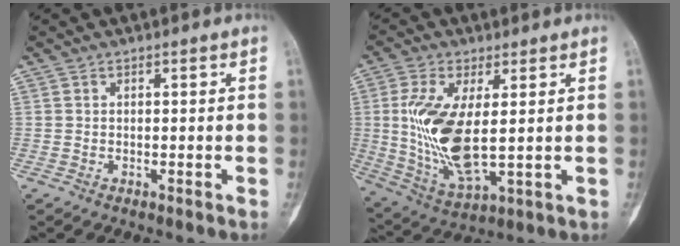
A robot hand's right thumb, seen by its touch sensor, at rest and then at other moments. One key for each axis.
{"total": 14.6, "fx": 1.2, "fy": 6.2, "fz": 13.2, "tx": -0.275, "ty": -0.018, "tz": 0.038}